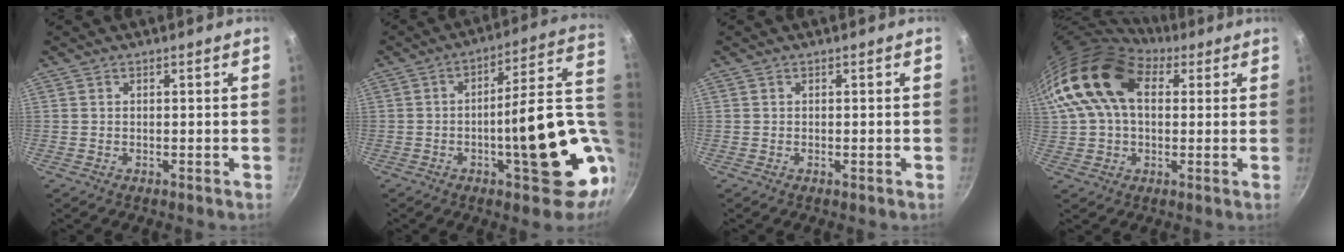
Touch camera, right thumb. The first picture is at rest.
{"total": 22.1, "force": [-3.6, 7.5, 20.5], "torque": [-0.245, 0.030, -0.047]}
{"total": 0.6, "force": [-0.2, 0.2, 0.6], "torque": [-0.009, 0.001, -0.003]}
{"total": 18.5, "force": [5.3, 12.4, 12.7], "torque": [-0.236, 0.023, 0.080]}